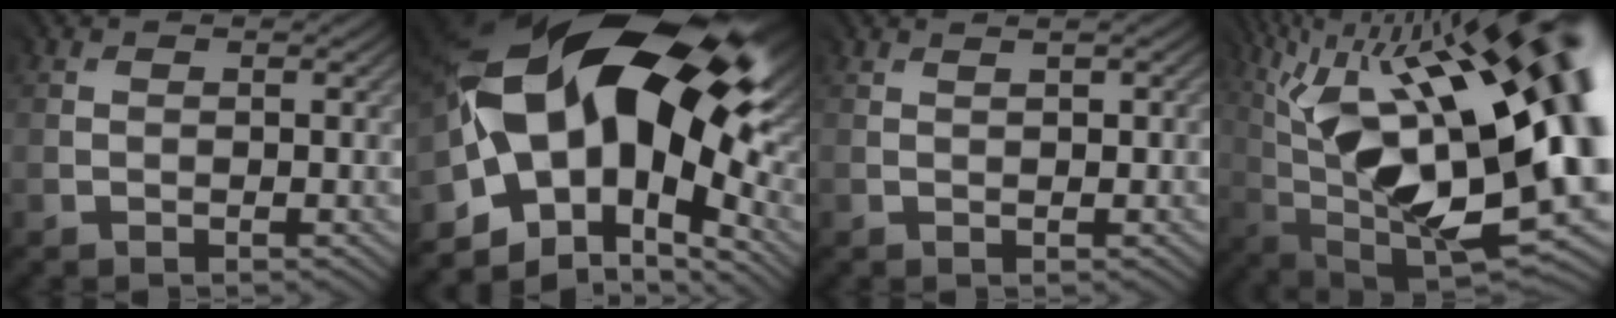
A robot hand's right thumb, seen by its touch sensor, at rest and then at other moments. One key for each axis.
{"total": 19.9, "fx": 1.1, "fy": 12.7, "fz": 15.3, "tx": -0.315, "ty": -0.028, "tz": 0.036}
{"total": 0.8, "fx": 0.5, "fy": -0.5, "fz": 0.2, "tx": -0.007, "ty": 0.005, "tz": 0.012}
{"total": 21.4, "fx": 3.5, "fy": 7.8, "fz": 19.7, "tx": -0.312, "ty": 0.007, "tz": 0.063}